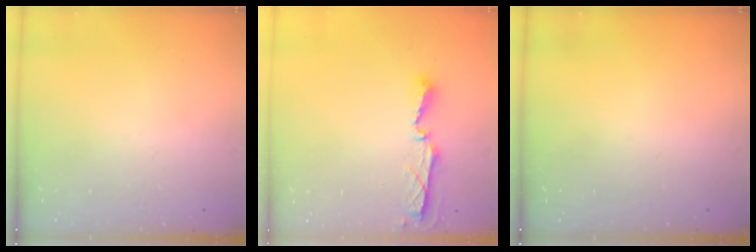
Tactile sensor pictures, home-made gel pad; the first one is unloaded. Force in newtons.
{"total": 5.6, "press": 5.5, "slide": 0.6}
{"total": 0.0}